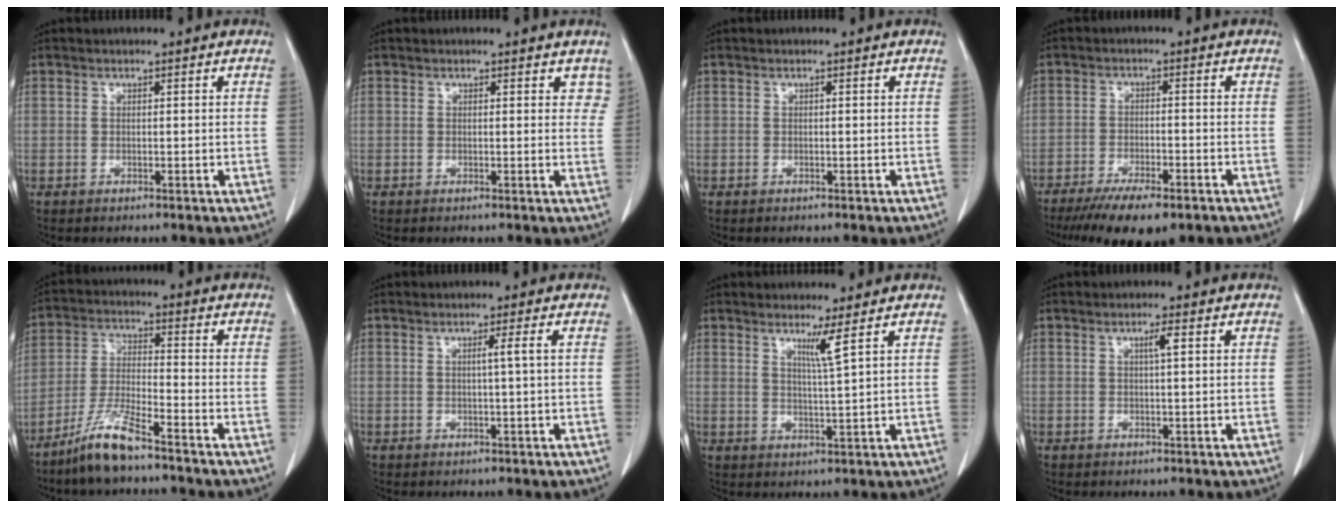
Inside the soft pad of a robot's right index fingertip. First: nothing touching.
{"total": 2.5, "force": [1.9, 1.4, 0.8], "torque": [0.013, -0.003, 0.007]}
{"total": 0.0}
{"total": 10.1, "force": [-7.3, 2.7, 6.4], "torque": [-0.096, -0.016, -0.113]}
{"total": 8.0, "force": [-6.3, 0.4, 5.0], "torque": [-0.109, -0.020, -0.127]}
{"total": 1.5, "force": [0.1, -0.6, 1.3], "torque": [-0.019, 0.001, 0.001]}
{"total": 3.2, "force": [1.7, -1.3, 2.3], "torque": [-0.044, -0.017, 0.035]}
{"total": 1.6, "force": [0.4, -0.1, 1.6], "torque": [-0.029, 0.003, 0.005]}